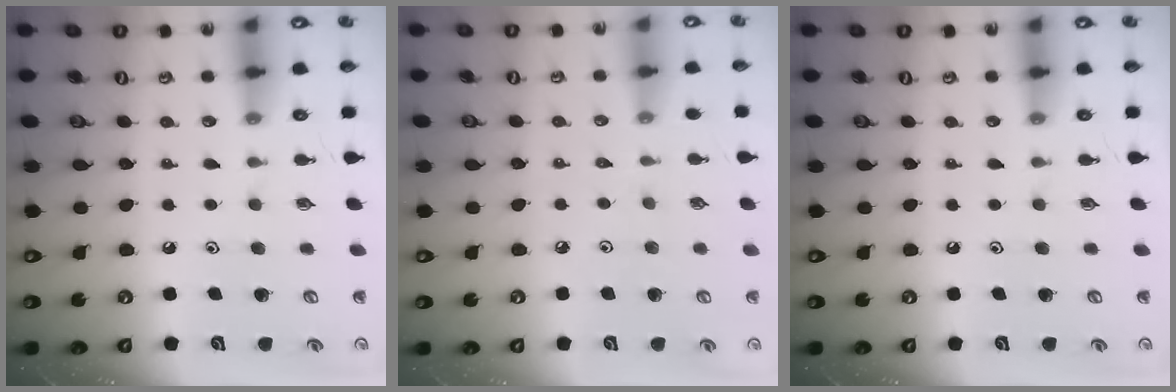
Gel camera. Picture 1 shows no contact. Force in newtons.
{"total": 2.1, "press": 2.0, "slide": 0.4}
{"total": 0.0}